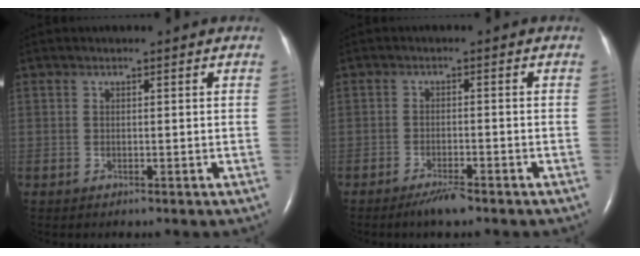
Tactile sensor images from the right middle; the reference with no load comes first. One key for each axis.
{"total": 3.4, "fx": -2.6, "fy": 0.3, "fz": 2.1, "tx": -0.046, "ty": -0.005, "tz": -0.046}